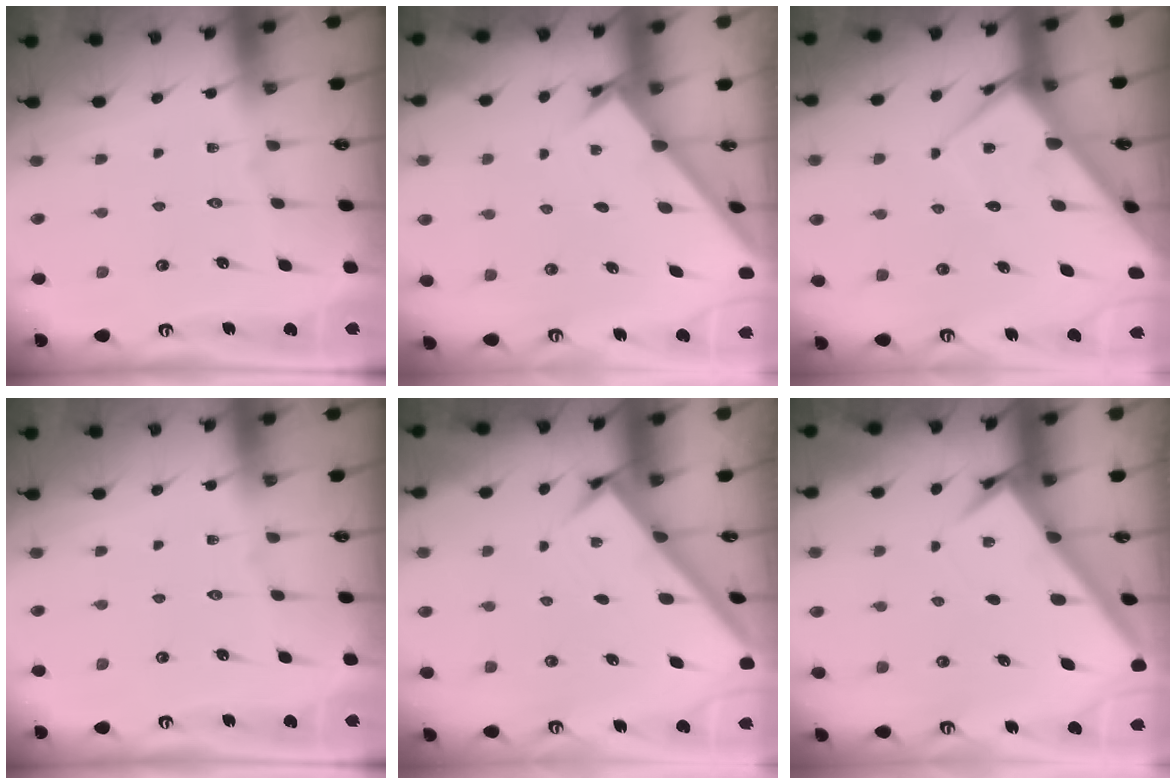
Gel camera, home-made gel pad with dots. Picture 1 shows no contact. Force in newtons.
{"total": 1.6, "press": 1.5, "slide": 0.1}
{"total": 7.9, "press": 7.9, "slide": 0.6}
{"total": 0.0}
{"total": 2.4, "press": 2.4, "slide": 0.2}
{"total": 3.2, "press": 3.2, "slide": 0.3}